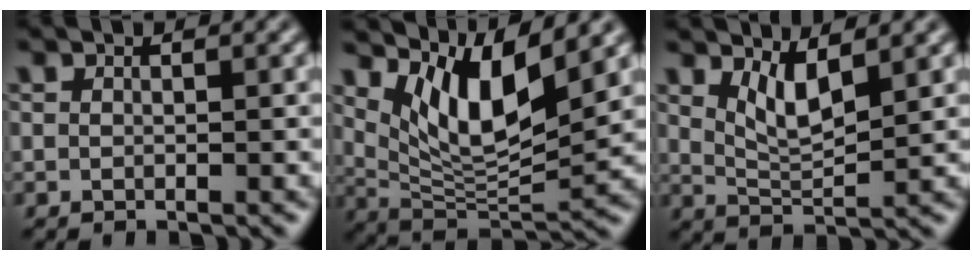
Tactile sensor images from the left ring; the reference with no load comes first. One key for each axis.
{"total": 7.9, "fx": 4.3, "fy": 2.4, "fz": 6.1, "tx": -0.111, "ty": -0.017, "tz": 0.083}
{"total": 3.4, "fx": 1.9, "fy": 0.9, "fz": 2.6, "tx": -0.054, "ty": -0.012, "tz": 0.042}